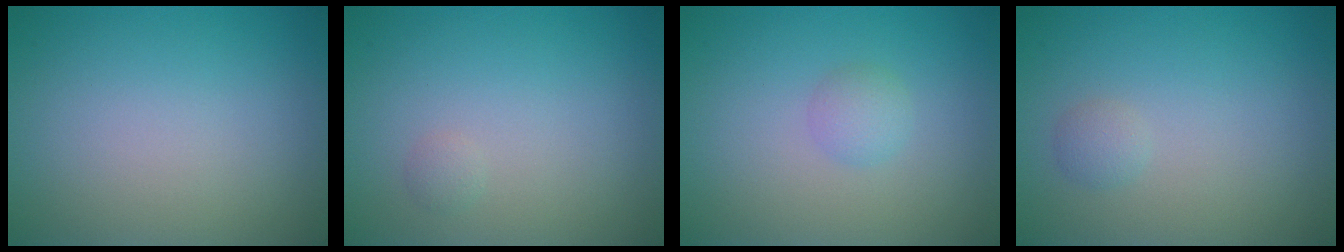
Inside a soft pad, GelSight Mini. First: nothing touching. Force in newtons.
{"total": 0.6, "press": 0.6, "slide": 0.1}
{"total": 1.3, "press": 1.3, "slide": 0.1}
{"total": 0.9, "press": 0.9, "slide": 0.0}